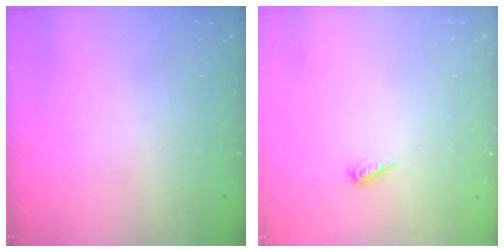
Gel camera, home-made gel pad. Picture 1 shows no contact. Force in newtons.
{"total": 3.6, "press": 3.6, "slide": 0.3}